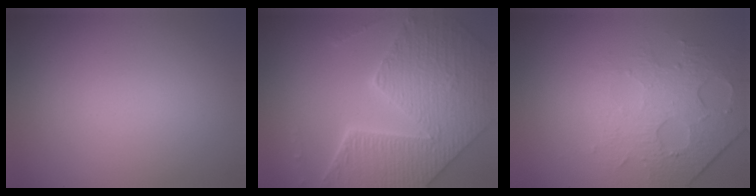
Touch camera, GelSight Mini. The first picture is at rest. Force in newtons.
{"total": 8.7, "press": 6.3, "slide": 6.1}
{"total": 4.5, "press": 2.9, "slide": 3.5}